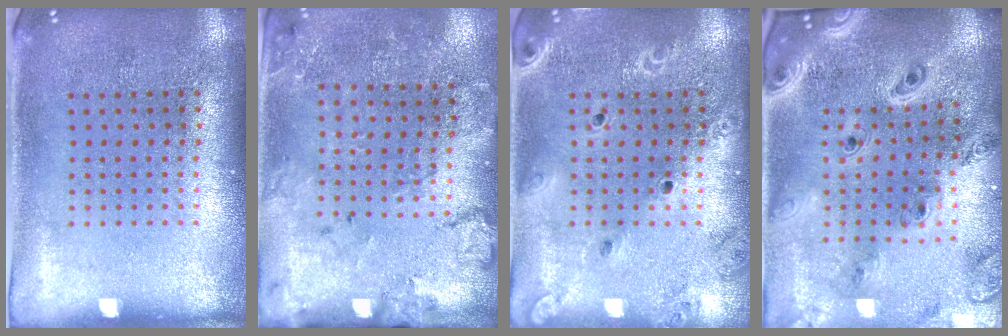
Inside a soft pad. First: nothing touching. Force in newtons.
{"total": 1.7, "press": 1.6, "slide": 0.8}
{"total": 1.9, "press": 1.8, "slide": 0.7}
{"total": 2.8, "press": 2.4, "slide": 1.4}